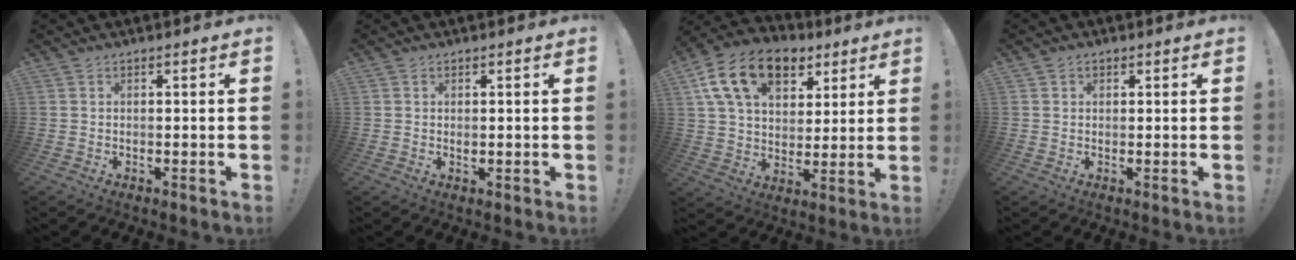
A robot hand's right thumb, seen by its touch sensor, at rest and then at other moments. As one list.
[{"total": 0.7, "force": [0.1, 0.6, 0.2], "torque": [-0.004, 0.002, 0.002]}, {"total": 18.6, "force": [9.3, 12.0, 10.8], "torque": [-0.174, -0.036, 0.171]}, {"total": 1.1, "force": [0.4, 1.0, 0.1], "torque": [0.004, -0.001, 0.007]}]